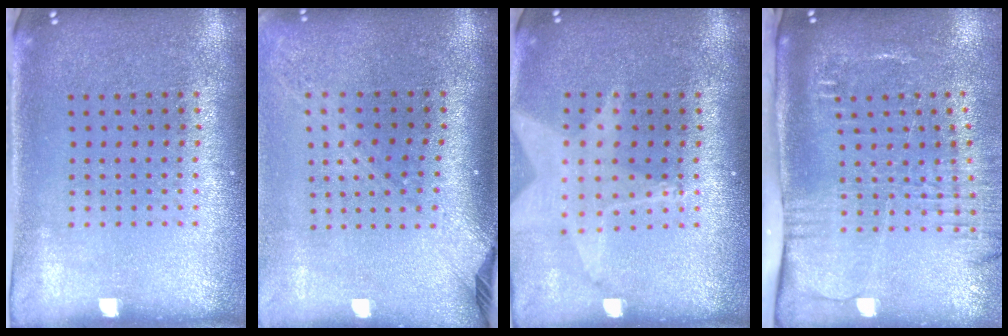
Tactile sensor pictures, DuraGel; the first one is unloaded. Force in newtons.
{"total": 2.2, "press": 1.6, "slide": 1.5}
{"total": 1.4, "press": 1.4, "slide": 0.3}
{"total": 2.7, "press": 2.1, "slide": 1.7}